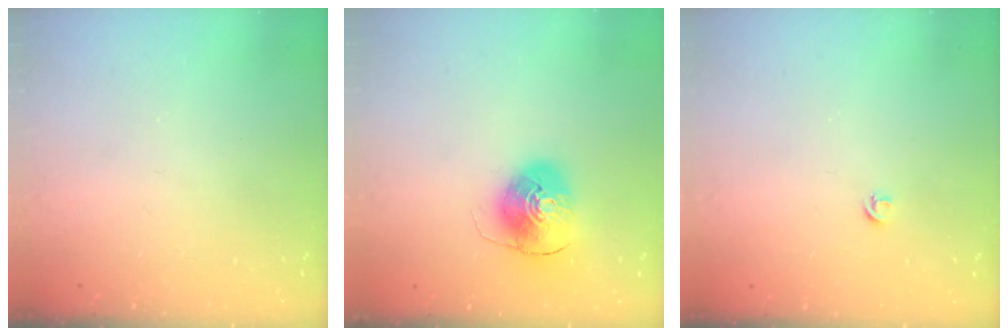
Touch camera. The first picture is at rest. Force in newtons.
{"total": 9.2, "press": 9.0, "slide": 1.5}
{"total": 3.9, "press": 3.9, "slide": 0.7}